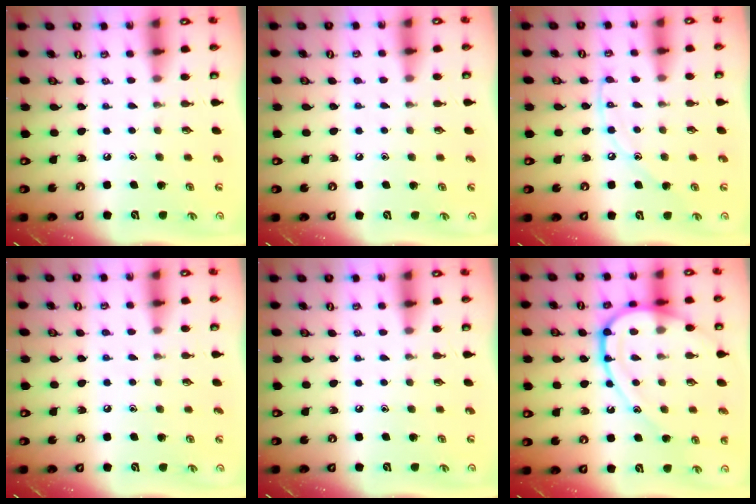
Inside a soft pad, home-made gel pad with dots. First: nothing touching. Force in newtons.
{"total": 2.7, "press": 2.7, "slide": 0.2}
{"total": 8.7, "press": 8.6, "slide": 0.8}
{"total": 2.3, "press": 2.3, "slide": 0.3}
{"total": 0.0}
{"total": 16.8, "press": 16.8, "slide": 1.5}